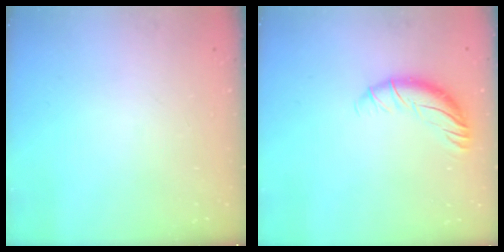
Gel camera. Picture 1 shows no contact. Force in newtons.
{"total": 9.5, "press": 9.4, "slide": 1.6}